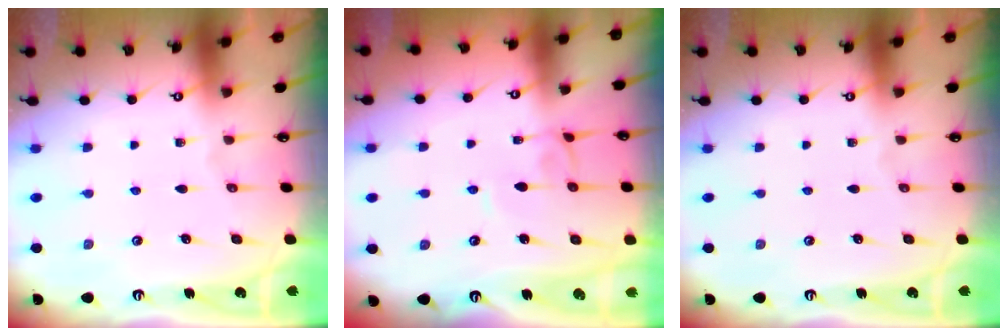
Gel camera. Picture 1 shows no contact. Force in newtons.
{"total": 2.0, "press": 2.0, "slide": 0.2}
{"total": 0.0}